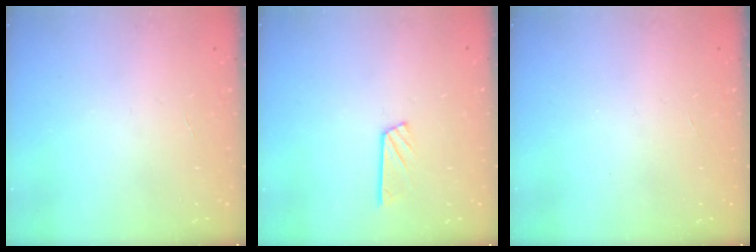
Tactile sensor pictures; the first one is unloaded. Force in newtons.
{"total": 3.1, "press": 3.1, "slide": 0.3}
{"total": 0.0}